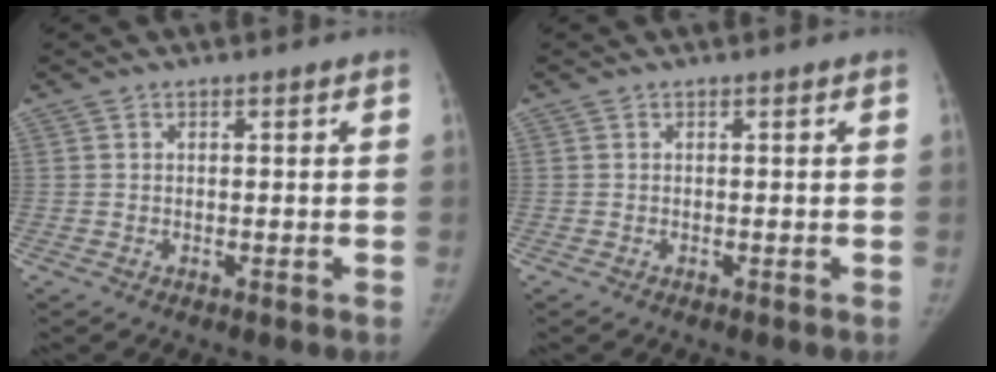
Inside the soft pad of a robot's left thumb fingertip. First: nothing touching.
{"total": 0.0}